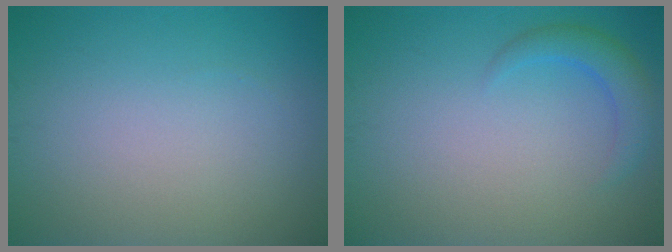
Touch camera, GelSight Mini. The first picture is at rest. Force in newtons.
{"total": 2.4, "press": 2.4, "slide": 0.2}